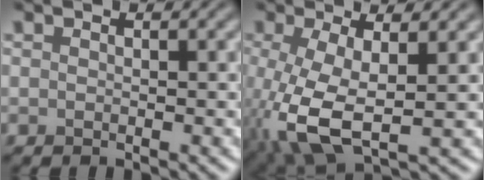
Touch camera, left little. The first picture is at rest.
{"total": 7.2, "force": [-1.1, 2.9, 6.5], "torque": [-0.158, -0.015, -0.019]}